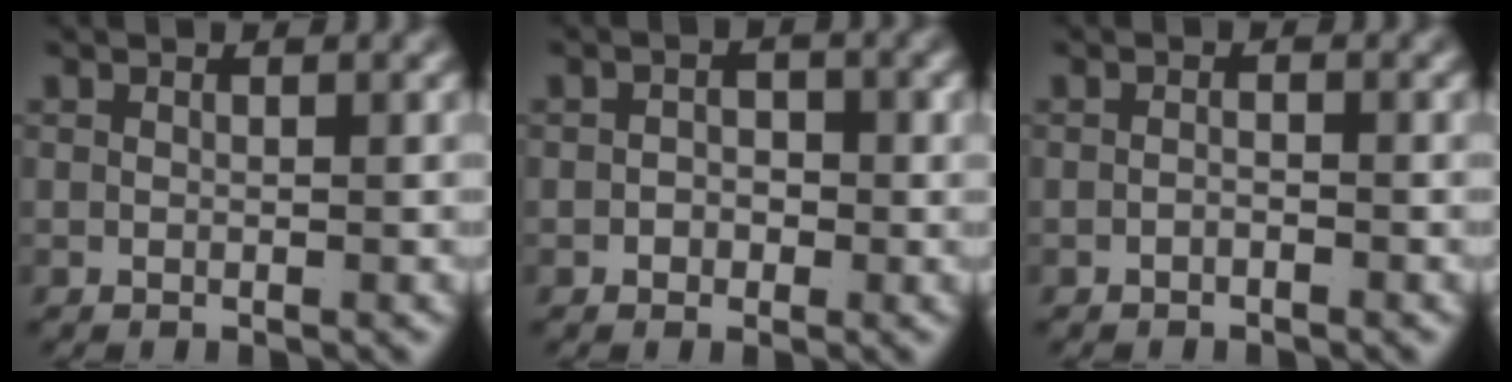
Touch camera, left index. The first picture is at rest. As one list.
[{"total": 1.3, "force": [-0.8, 0.9, 0.6], "torque": [0.001, -0.004, -0.014]}, {"total": 0.8, "force": [-0.7, -0.1, 0.2], "torque": [-0.006, -0.004, -0.012]}]